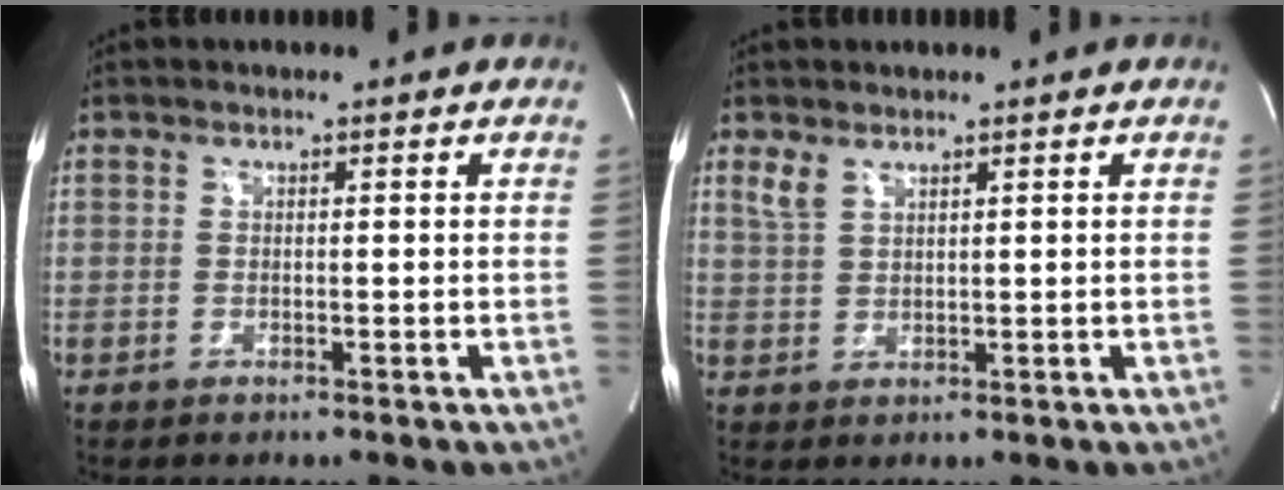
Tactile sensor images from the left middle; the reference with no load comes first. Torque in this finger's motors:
{"motor_torque": [0.30, -0.38, 0.23, 0.05]}